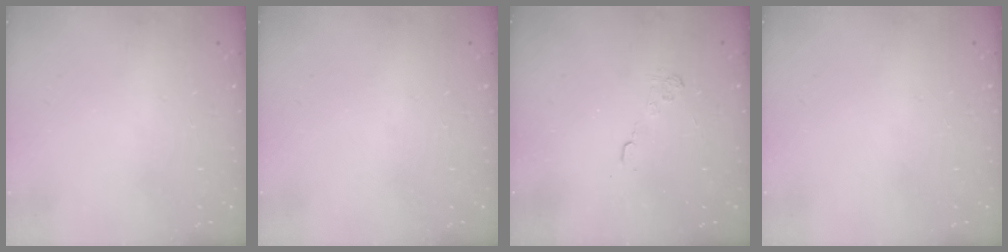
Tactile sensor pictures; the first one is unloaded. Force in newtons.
{"total": 0.0}
{"total": 2.7, "press": 2.3, "slide": 1.4}
{"total": 0.0}